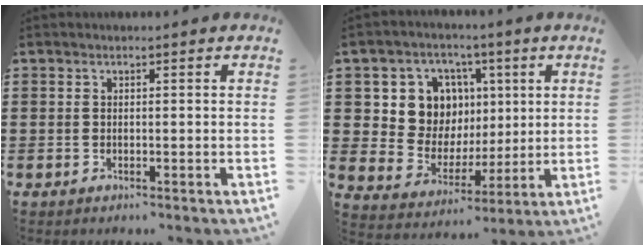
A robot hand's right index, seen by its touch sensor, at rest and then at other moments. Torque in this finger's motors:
{"motor_torque": [1.71, 0.43, 0.31, 0.05]}